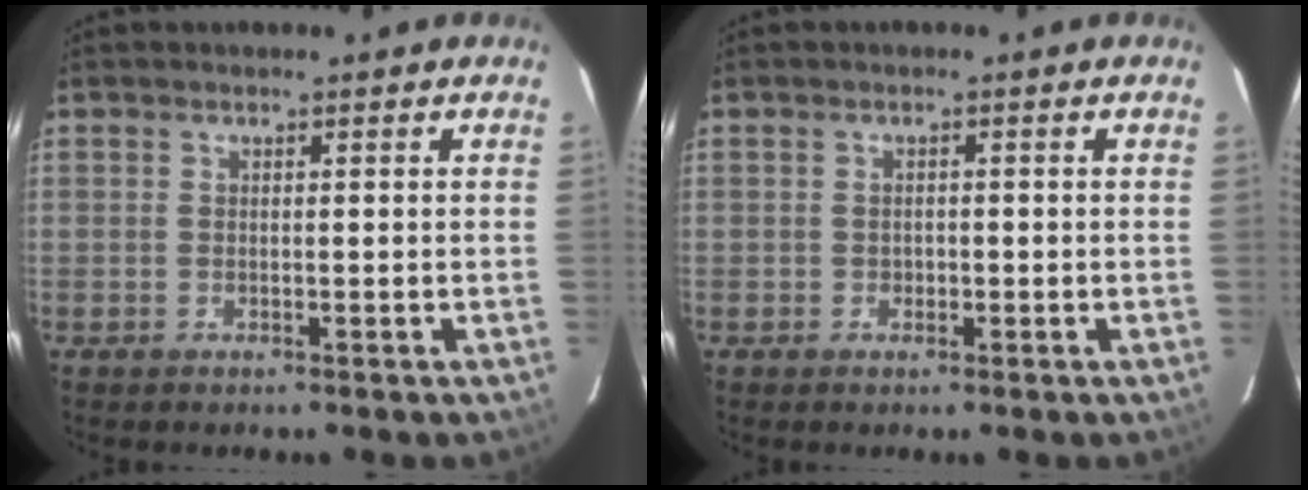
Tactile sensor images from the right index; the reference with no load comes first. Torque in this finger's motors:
{"motor_torque": [-0.17, 0.19, -0.06, -0.01]}